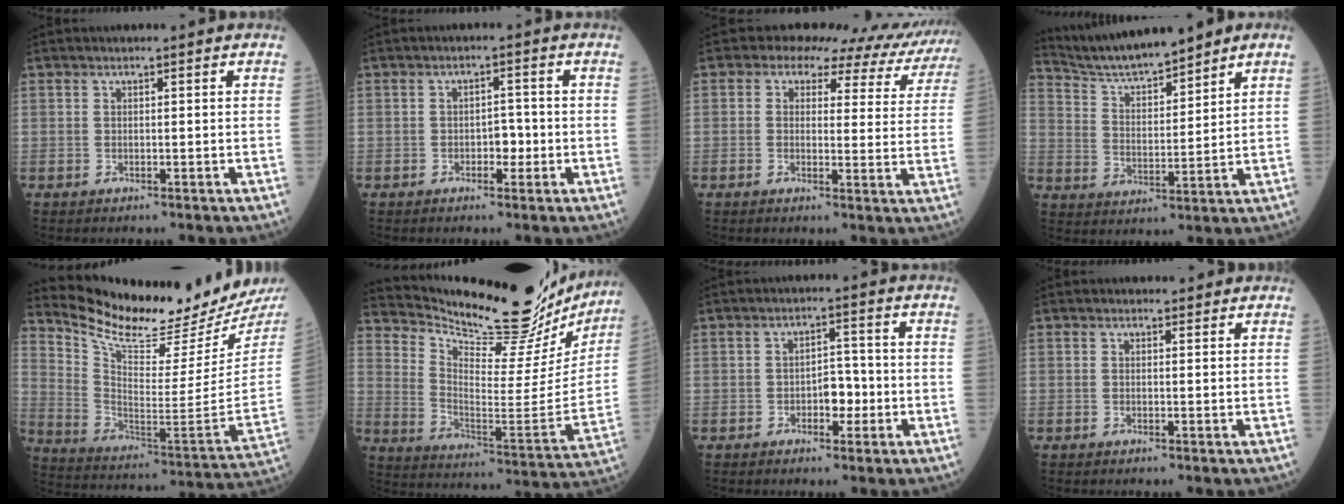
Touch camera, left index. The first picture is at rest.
{"total": 2.3, "force": [-0.9, 1.3, 1.7], "torque": [-0.015, 0.003, -0.016]}
{"total": 11.6, "force": [10.5, 4.6, 2.2], "torque": [0.004, -0.014, 0.079]}
{"total": 10.5, "force": [9.7, 0.6, 3.9], "torque": [-0.074, 0.010, 0.182]}
{"total": 21.7, "force": [19.9, 0.8, 8.6], "torque": [-0.160, -0.105, 0.300]}
{"total": 26.0, "force": [23.8, 5.2, 9.0], "torque": [-0.151, -0.084, 0.323]}
{"total": 3.6, "force": [-1.4, 1.9, 2.7], "torque": [-0.034, 0.004, -0.024]}
{"total": 0.9, "force": [0.7, 0.6, 0.1], "torque": [0.000, -0.003, 0.004]}